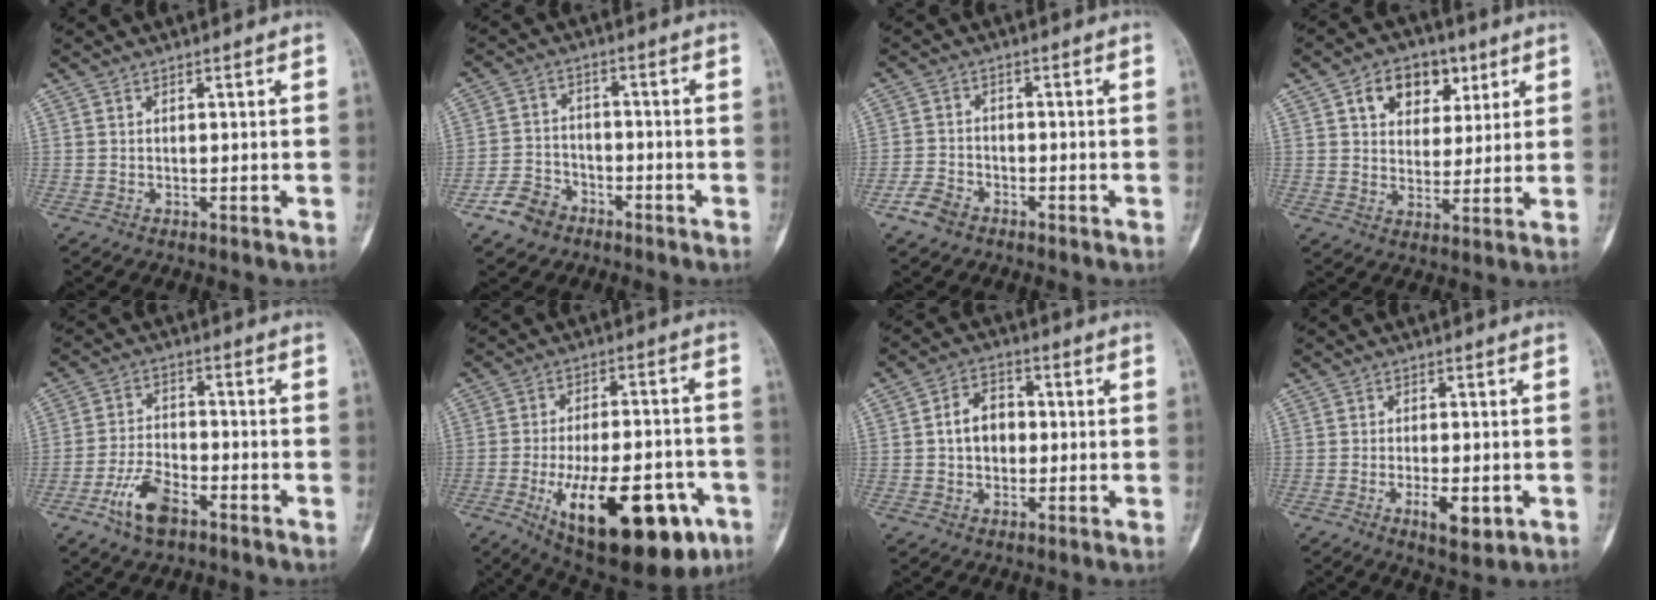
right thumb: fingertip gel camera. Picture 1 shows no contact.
{"total": 6.5, "force": [-4.3, 4.5, 2.0], "torque": [-0.022, 0.028, -0.078]}
{"total": 4.1, "force": [-2.8, 2.4, 1.7], "torque": [-0.032, 0.016, -0.052]}
{"total": 10.9, "force": [4.7, 7.7, 6.0], "torque": [-0.051, -0.010, 0.073]}
{"total": 8.3, "force": [-4.8, 3.9, 5.6], "torque": [-0.108, 0.024, -0.089]}
{"total": 25.0, "force": [-10.3, 10.4, 20.2], "torque": [-0.268, 0.025, -0.137]}
{"total": 7.0, "force": [0.0, 5.3, 4.5], "torque": [-0.052, 0.017, -0.007]}
{"total": 5.7, "force": [-2.1, 2.3, 4.8], "torque": [-0.069, -0.001, -0.026]}